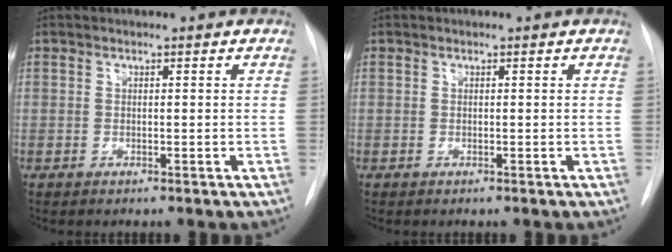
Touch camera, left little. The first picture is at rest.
{"total": 0.0}